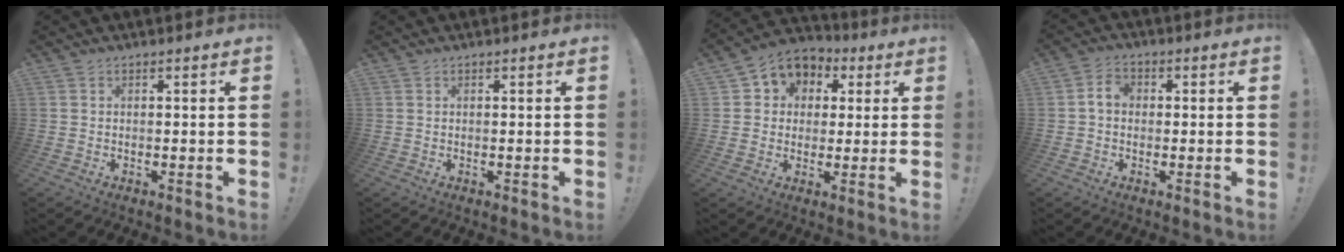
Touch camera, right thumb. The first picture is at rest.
{"total": 0.0}
{"total": 7.6, "force": [2.0, 7.0, 2.2], "torque": [-0.035, -0.009, 0.045]}
{"total": 4.9, "force": [0.1, 3.6, 3.3], "torque": [-0.058, 0.014, 0.004]}